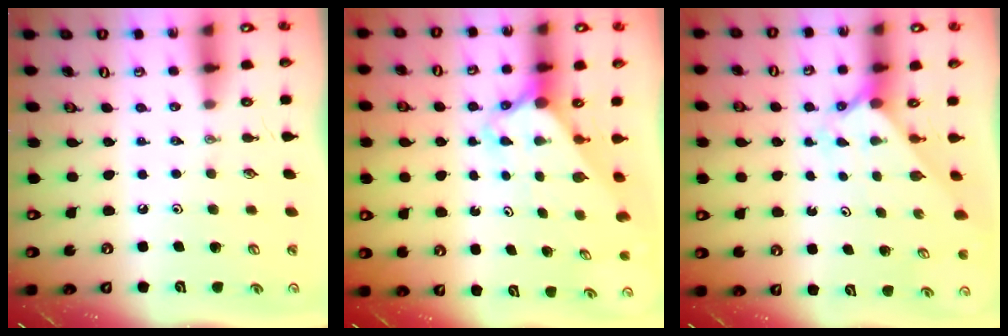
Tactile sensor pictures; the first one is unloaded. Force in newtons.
{"total": 2.8, "press": 2.8, "slide": 0.2}
{"total": 2.0, "press": 2.0, "slide": 0.2}